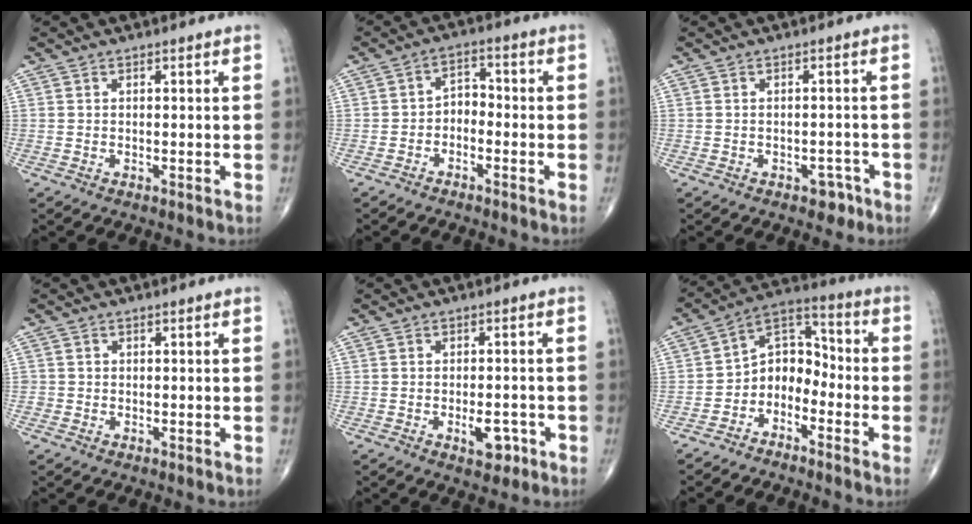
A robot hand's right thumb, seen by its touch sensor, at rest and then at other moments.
{"total": 3.7, "force": [-1.8, 2.5, 2.1], "torque": [-0.018, 0.030, -0.042]}
{"total": 2.6, "force": [-1.7, 1.6, 1.2], "torque": [0.000, 0.013, -0.019]}
{"total": 0.9, "force": [-0.2, 0.9, 0.0], "torque": [0.006, 0.006, -0.007]}
{"total": 4.4, "force": [-1.9, 2.2, 3.4], "torque": [-0.034, 0.004, -0.022]}
{"total": 8.6, "force": [-3.8, 6.2, 4.6], "torque": [-0.046, 0.070, -0.087]}